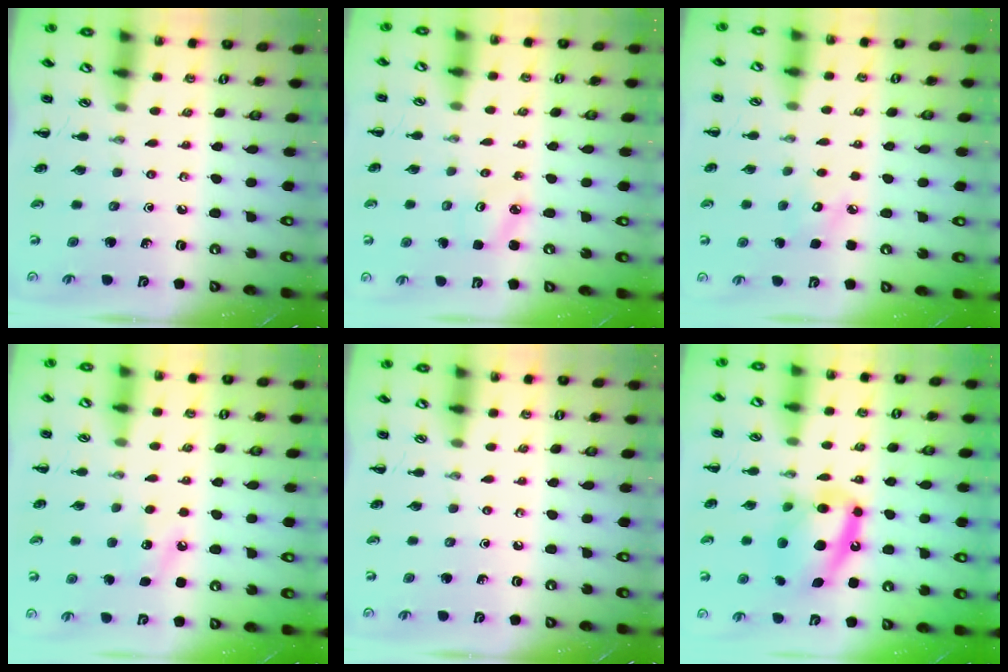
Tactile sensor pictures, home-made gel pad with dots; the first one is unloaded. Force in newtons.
{"total": 2.5, "press": 2.4, "slide": 0.5}
{"total": 3.8, "press": 3.7, "slide": 0.9}
{"total": 6.9, "press": 6.7, "slide": 1.6}
{"total": 0.0}
{"total": 14.9, "press": 14.4, "slide": 3.6}